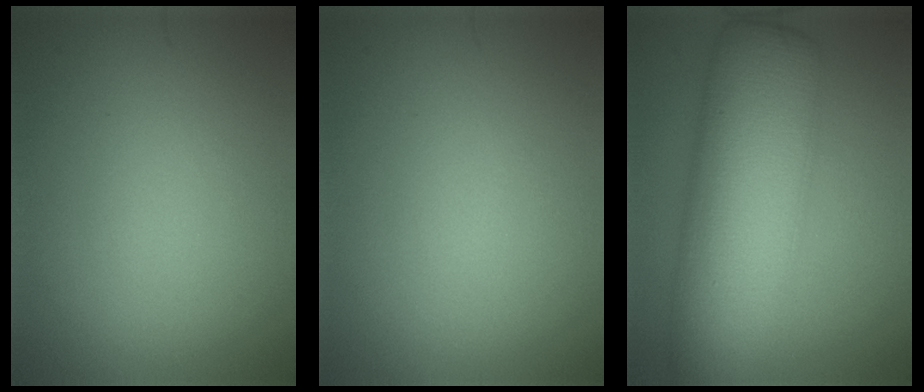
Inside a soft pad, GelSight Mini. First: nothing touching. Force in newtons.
{"total": 0.0}
{"total": 11.8, "press": 11.8, "slide": 0.0}